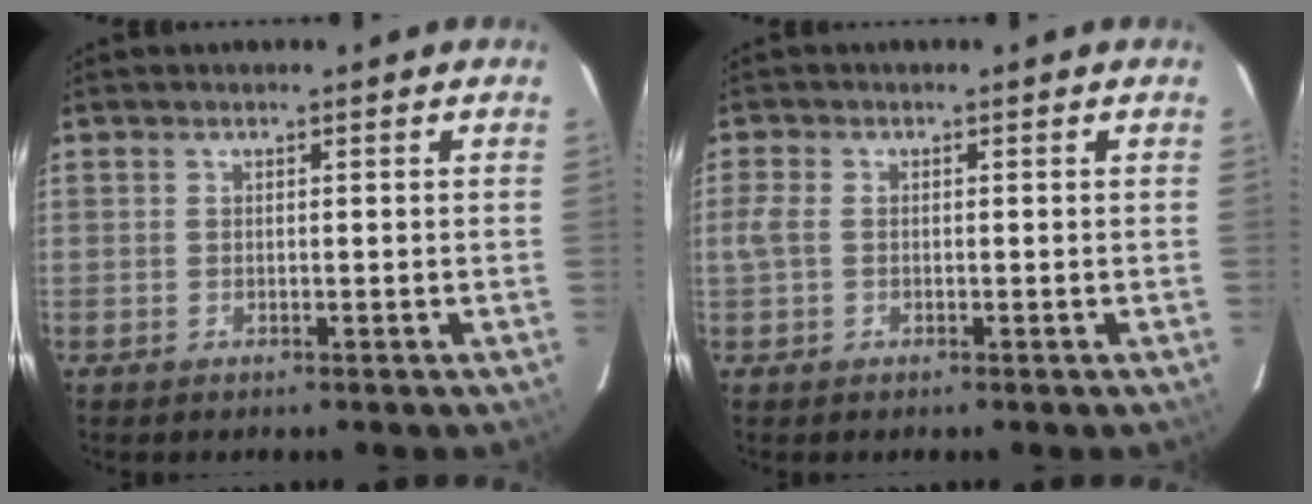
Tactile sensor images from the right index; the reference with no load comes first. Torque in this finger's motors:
{"motor_torque": [0.20, 0.01, 0.06, 0.03]}